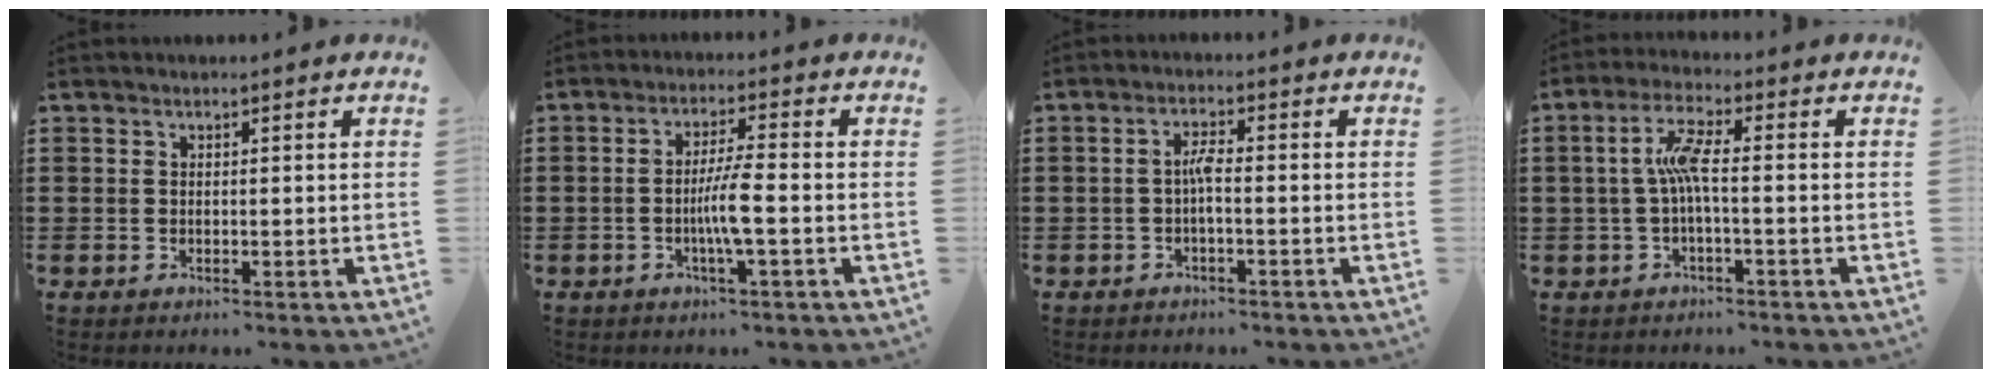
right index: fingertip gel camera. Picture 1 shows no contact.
{"total": 5.0, "force": [-1.4, 0.1, 4.9], "torque": [-0.093, -0.007, -0.030]}
{"total": 2.5, "force": [-0.6, 0.3, 2.4], "torque": [-0.049, 0.002, -0.012]}
{"total": 5.8, "force": [-0.4, 1.1, 5.6], "torque": [-0.120, 0.001, -0.015]}